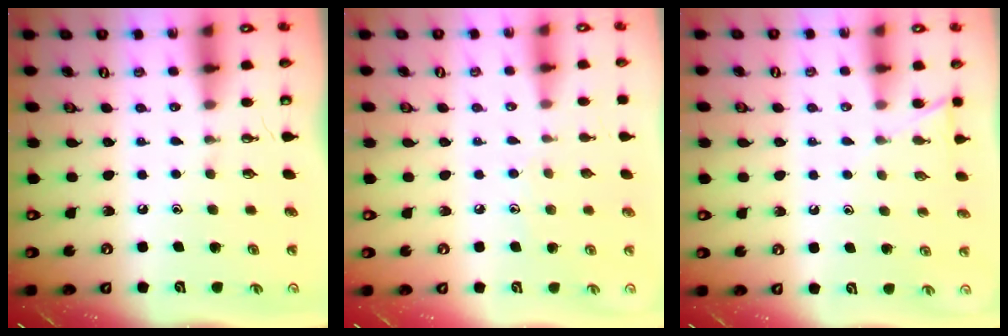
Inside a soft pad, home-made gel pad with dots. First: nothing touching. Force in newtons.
{"total": 5.3, "press": 5.3, "slide": 0.5}
{"total": 5.1, "press": 5.1, "slide": 0.6}